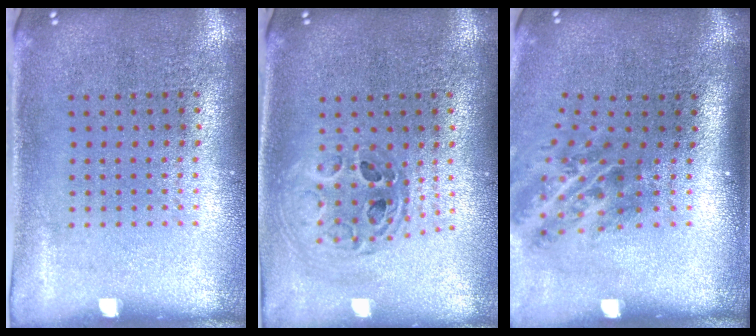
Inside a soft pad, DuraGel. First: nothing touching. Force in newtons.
{"total": 0.8, "press": 0.8, "slide": 0.1}
{"total": 2.1, "press": 1.3, "slide": 1.7}